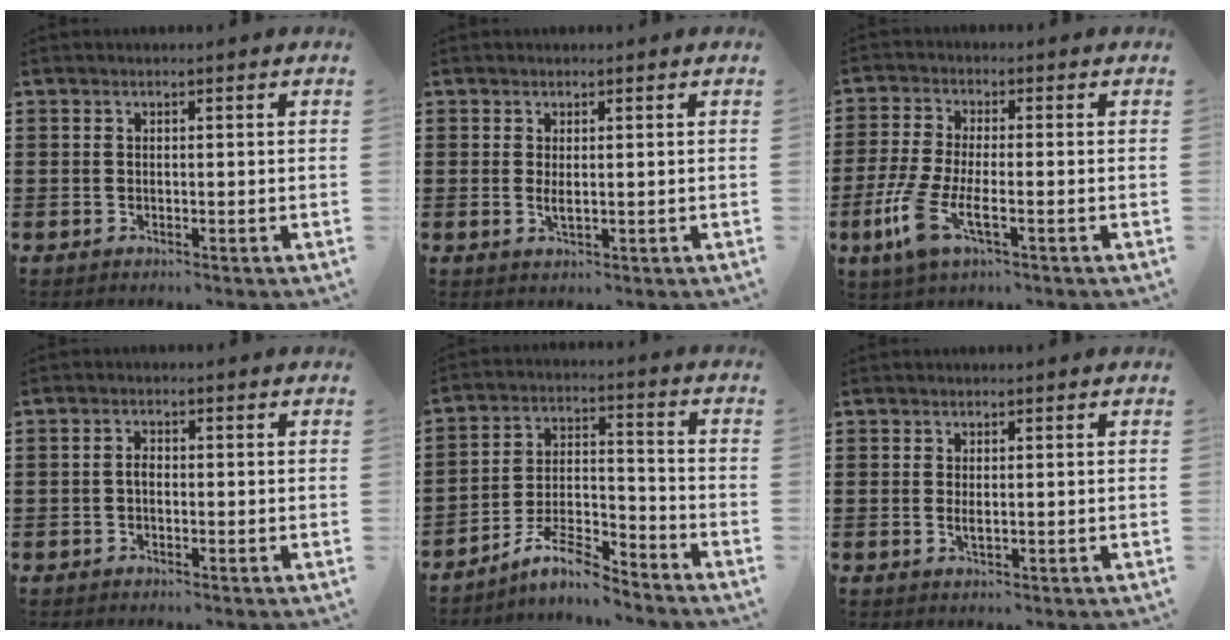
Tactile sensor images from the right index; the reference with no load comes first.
{"total": 1.5, "force": [0.2, 0.3, 1.5], "torque": [-0.029, -0.002, 0.004]}
{"total": 6.9, "force": [-2.8, 2.1, 6.0], "torque": [-0.149, -0.021, -0.055]}
{"total": 1.6, "force": [-0.3, 0.9, 1.3], "torque": [-0.034, -0.001, -0.009]}
{"total": 8.5, "force": [-7.4, 1.7, 3.9], "torque": [-0.076, 0.015, -0.141]}
{"total": 1.3, "force": [0.1, 0.3, 1.2], "torque": [-0.024, 0.000, 0.002]}